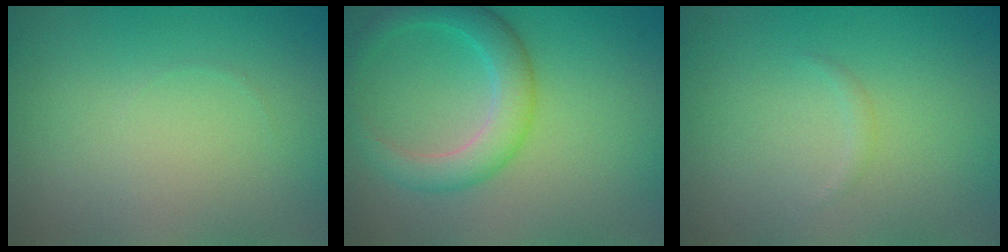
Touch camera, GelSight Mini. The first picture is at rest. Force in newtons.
{"total": 3.9, "press": 3.9, "slide": 0.2}
{"total": 0.5, "press": 0.5, "slide": 0.0}